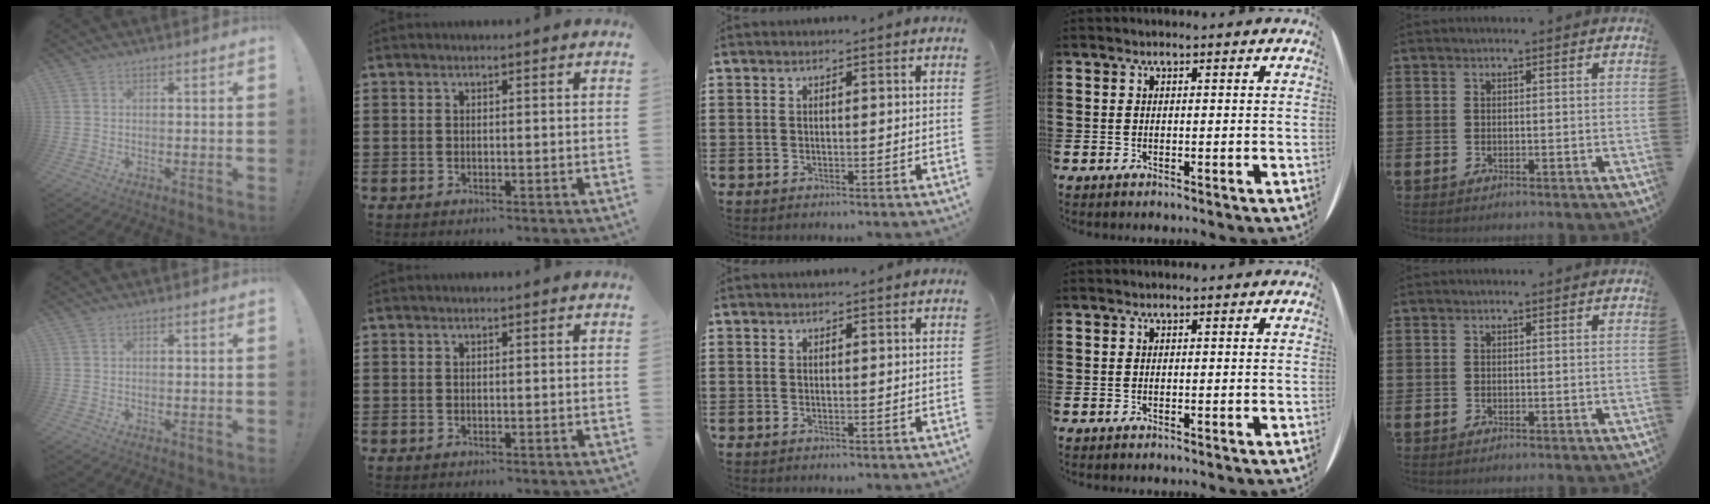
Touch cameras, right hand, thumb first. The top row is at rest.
{}